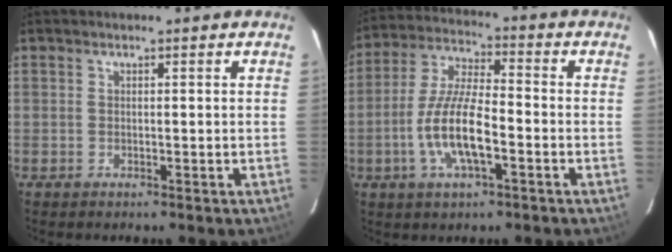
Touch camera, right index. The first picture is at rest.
{"total": 12.0, "force": [-3.9, 3.5, 10.8], "torque": [-0.225, -0.002, -0.075]}